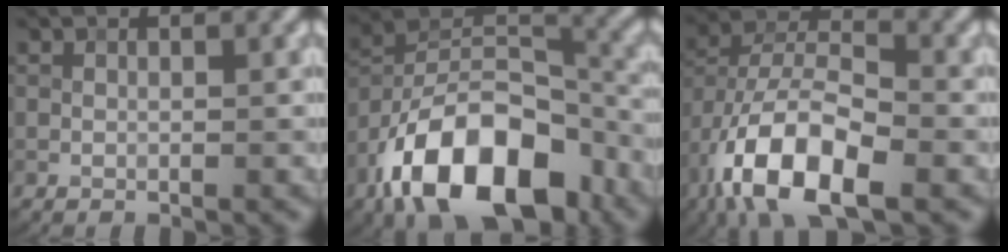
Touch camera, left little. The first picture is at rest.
{"total": 14.5, "force": [-8.8, 6.8, 9.3], "torque": [-0.156, 0.008, -0.165]}
{"total": 10.9, "force": [-5.9, 4.6, 7.9], "torque": [-0.157, 0.005, -0.113]}